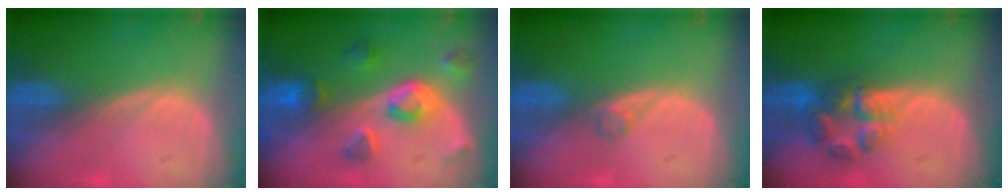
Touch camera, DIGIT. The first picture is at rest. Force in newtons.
{"total": 7.8, "press": 7.0, "slide": 3.5}
{"total": 1.2, "press": 1.2, "slide": 0.1}
{"total": 6.9, "press": 5.9, "slide": 3.6}